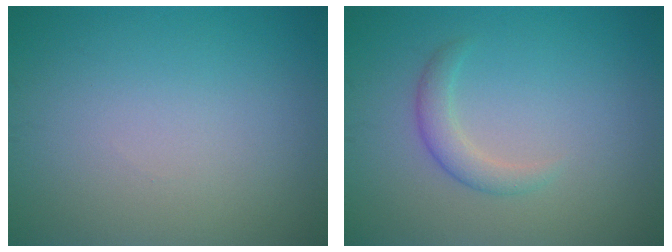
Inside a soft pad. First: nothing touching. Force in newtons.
{"total": 2.0, "press": 2.0, "slide": 0.1}